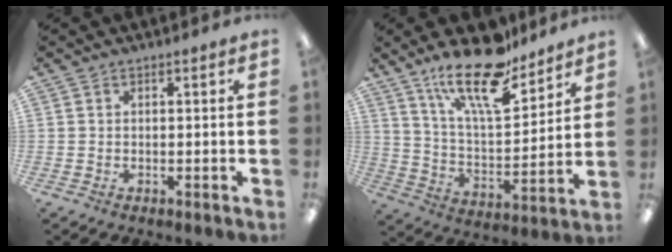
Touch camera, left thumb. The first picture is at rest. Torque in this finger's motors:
{"motor_torque": [0.33, 0.28, 1.70, -1.07, 0.32]}